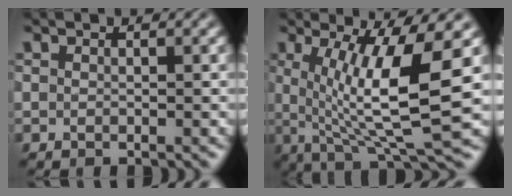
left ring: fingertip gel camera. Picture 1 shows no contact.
{"total": 9.8, "force": [1.0, 2.0, 9.5], "torque": [-0.150, -0.009, 0.021]}